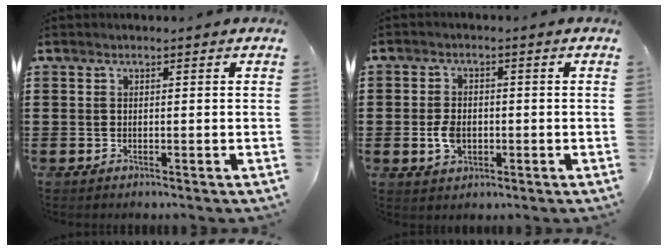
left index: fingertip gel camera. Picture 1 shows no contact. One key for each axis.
{"total": 3.9, "fx": -0.7, "fy": 2.7, "fz": 2.8, "tx": -0.069, "ty": -0.001, "tz": -0.017}